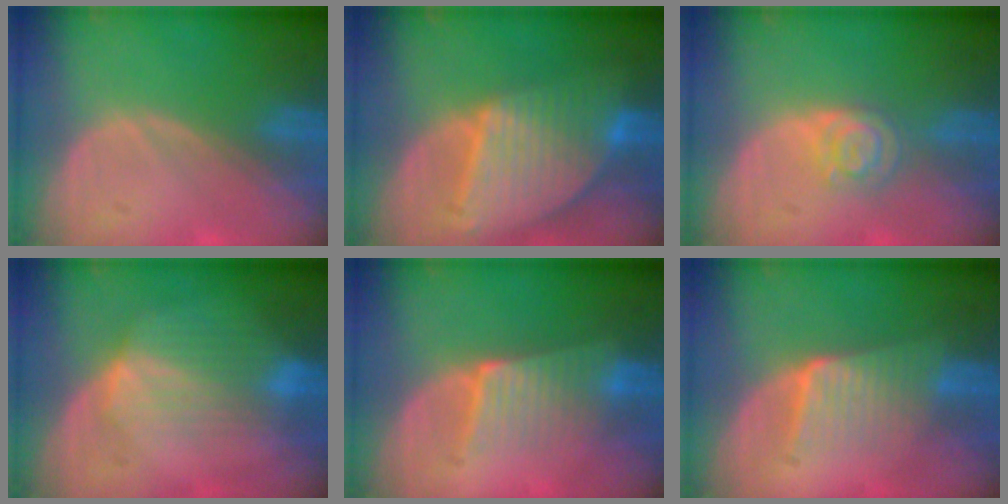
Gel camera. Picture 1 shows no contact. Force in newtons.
{"total": 9.6, "press": 8.3, "slide": 4.8}
{"total": 4.5, "press": 3.9, "slide": 2.2}
{"total": 7.1, "press": 6.4, "slide": 3.1}
{"total": 6.4, "press": 5.8, "slide": 2.9}
{"total": 6.3, "press": 5.6, "slide": 2.8}